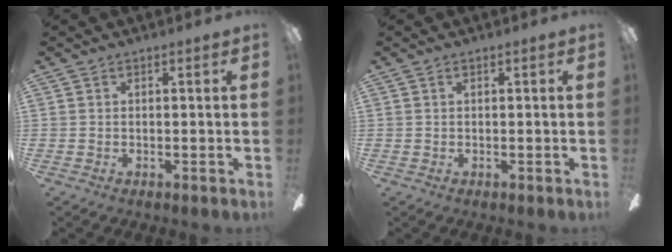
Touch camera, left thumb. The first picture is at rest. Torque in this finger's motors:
{"motor_torque": [0.00, 0.00, 0.00, 0.00, 0.00]}